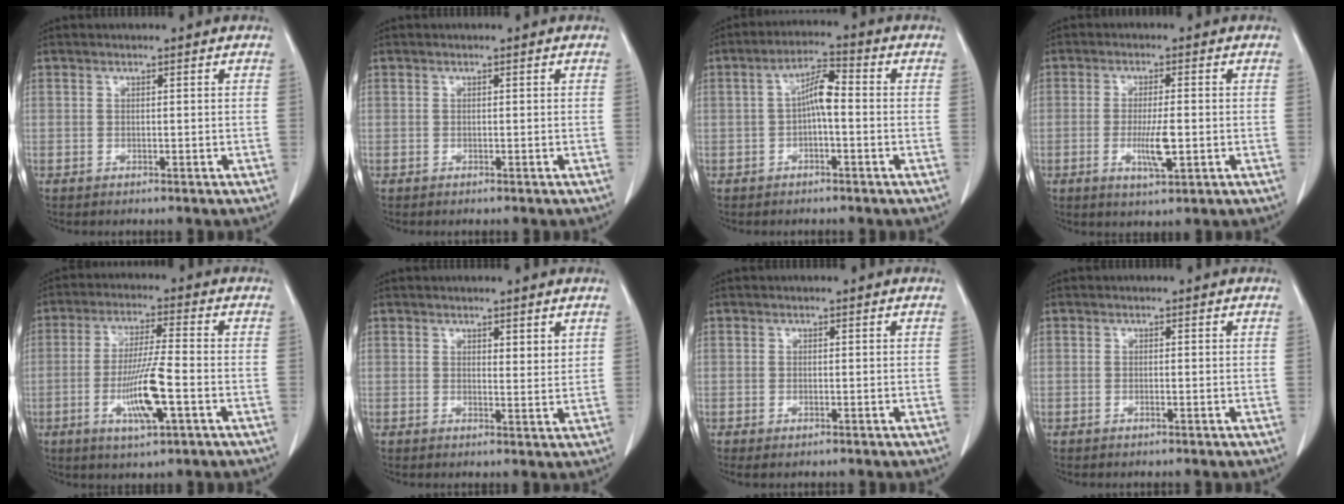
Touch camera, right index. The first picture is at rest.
{"total": 0.0}
{"total": 5.1, "force": [-0.3, 1.3, 4.9], "torque": [-0.089, 0.020, -0.009]}
{"total": 5.4, "force": [-1.3, 0.8, 5.2], "torque": [-0.099, -0.009, -0.020]}
{"total": 9.7, "force": [-3.0, 0.6, 9.2], "torque": [-0.176, -0.010, -0.056]}
{"total": 2.3, "force": [1.5, 0.5, 1.6], "torque": [-0.022, -0.011, 0.024]}
{"total": 0.9, "force": [-0.4, 0.3, 0.8], "torque": [-0.020, -0.005, -0.003]}
{"total": 0.5, "force": [-0.3, 0.0, 0.5], "torque": [-0.009, 0.000, -0.004]}